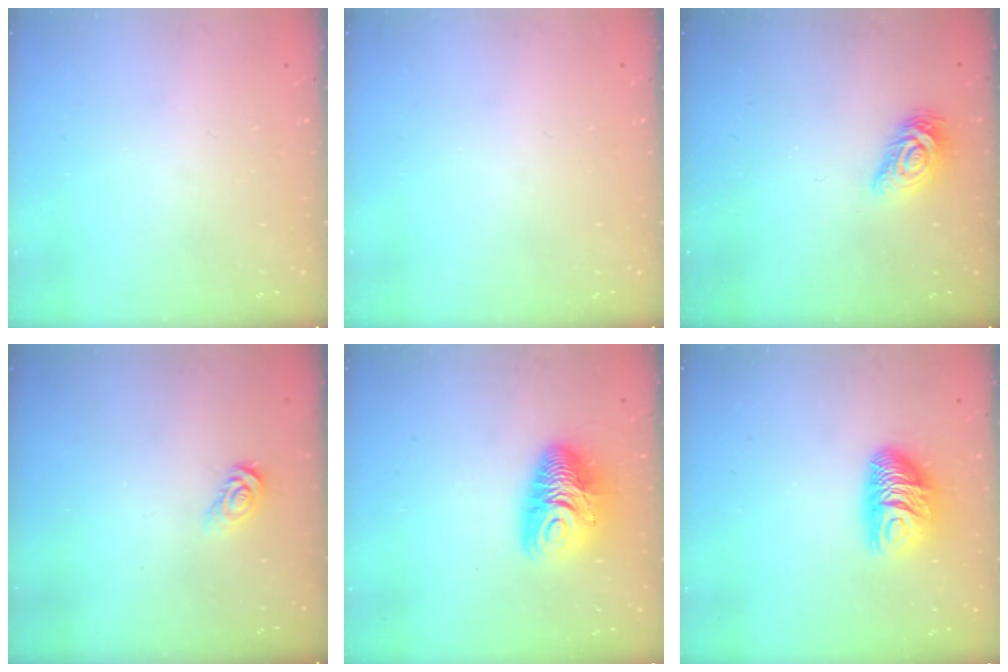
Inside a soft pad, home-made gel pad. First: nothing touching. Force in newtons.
{"total": 0.0}
{"total": 9.0, "press": 9.0, "slide": 0.5}
{"total": 3.8, "press": 3.7, "slide": 0.5}
{"total": 11.4, "press": 11.4, "slide": 1.2}
{"total": 11.3, "press": 11.3, "slide": 1.2}